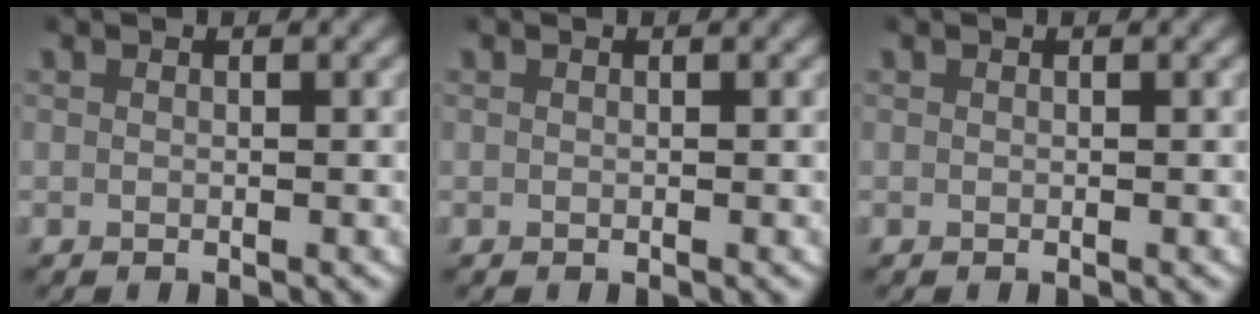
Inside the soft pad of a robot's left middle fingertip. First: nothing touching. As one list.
[{"total": 0.0}, {"total": 0.0}]